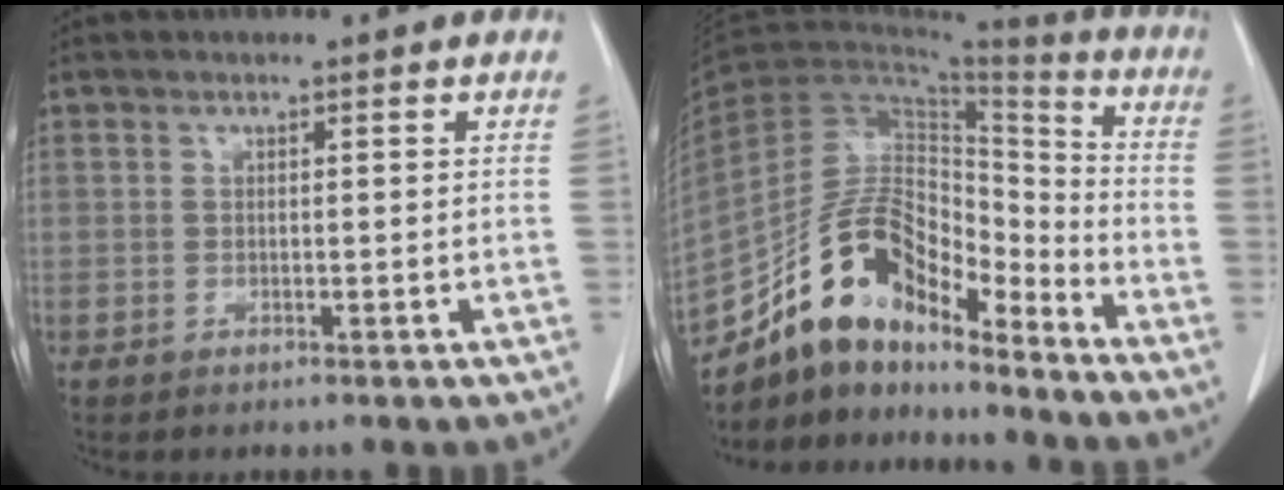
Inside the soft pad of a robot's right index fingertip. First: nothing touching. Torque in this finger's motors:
{"motor_torque": [-0.02, -0.04, -0.02, -0.04]}